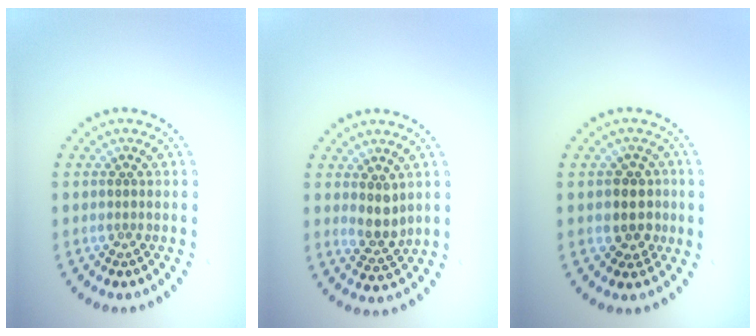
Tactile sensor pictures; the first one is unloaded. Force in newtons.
{"total": 2.4, "press": 2.0, "slide": 1.3}
{"total": 3.0, "press": 2.7, "slide": 1.2}